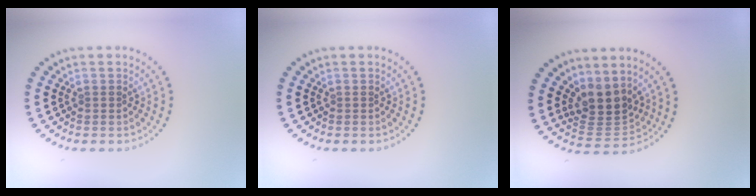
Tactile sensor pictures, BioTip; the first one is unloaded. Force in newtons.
{"total": 0.0}
{"total": 3.9, "press": 3.2, "slide": 2.2}